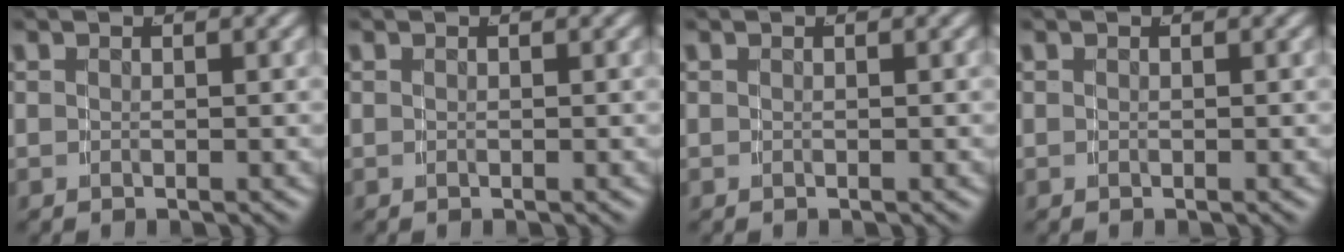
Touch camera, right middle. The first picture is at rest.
{"total": 0.0}
{"total": 0.0}
{"total": 0.0}